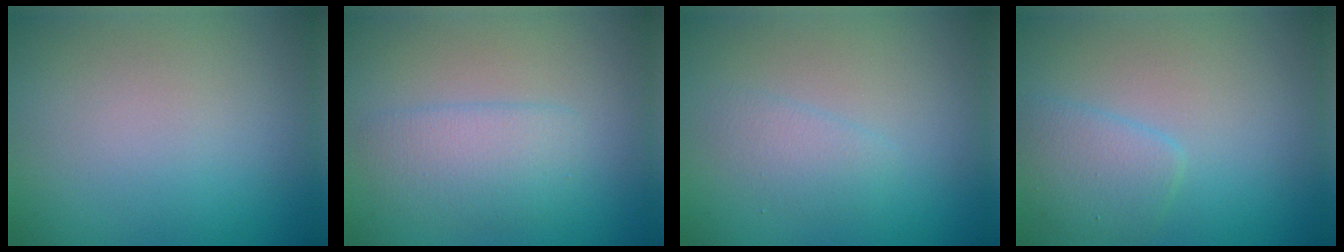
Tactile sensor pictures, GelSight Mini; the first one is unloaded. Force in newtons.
{"total": 2.9, "press": 2.9, "slide": 0.0}
{"total": 1.6, "press": 1.6, "slide": 0.0}
{"total": 2.7, "press": 2.7, "slide": 0.1}